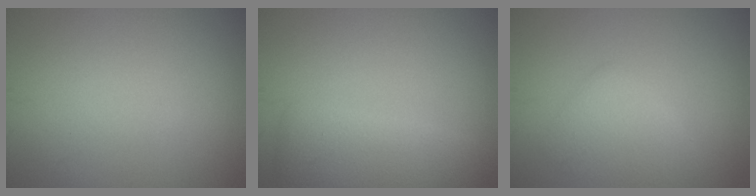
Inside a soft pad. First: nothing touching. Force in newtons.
{"total": 5.0, "press": 5.0, "slide": 0.3}
{"total": 2.6, "press": 2.6, "slide": 0.2}